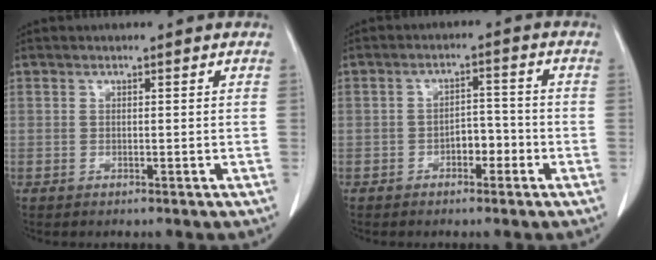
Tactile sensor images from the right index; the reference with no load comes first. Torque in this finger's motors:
{"motor_torque": [0.41, -0.39, 0.19, 0.02]}